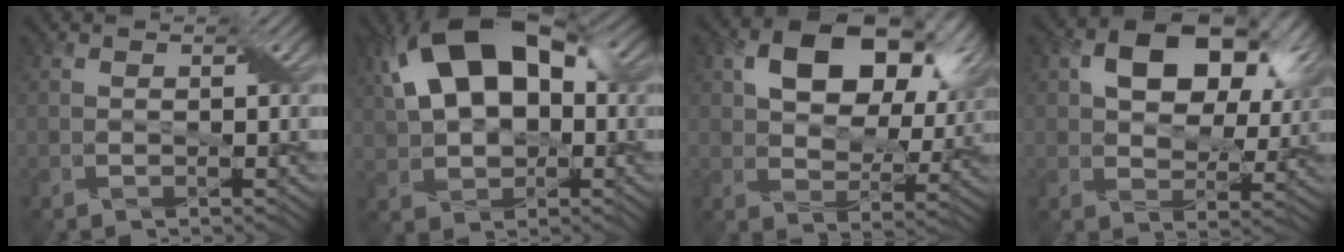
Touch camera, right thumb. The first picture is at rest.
{"total": 15.2, "force": [3.7, 9.1, 11.6], "torque": [-0.215, 0.028, 0.053]}
{"total": 13.3, "force": [5.8, 8.0, 8.8], "torque": [-0.143, 0.005, 0.098]}
{"total": 11.5, "force": [4.7, 7.2, 7.7], "torque": [-0.126, 0.008, 0.078]}